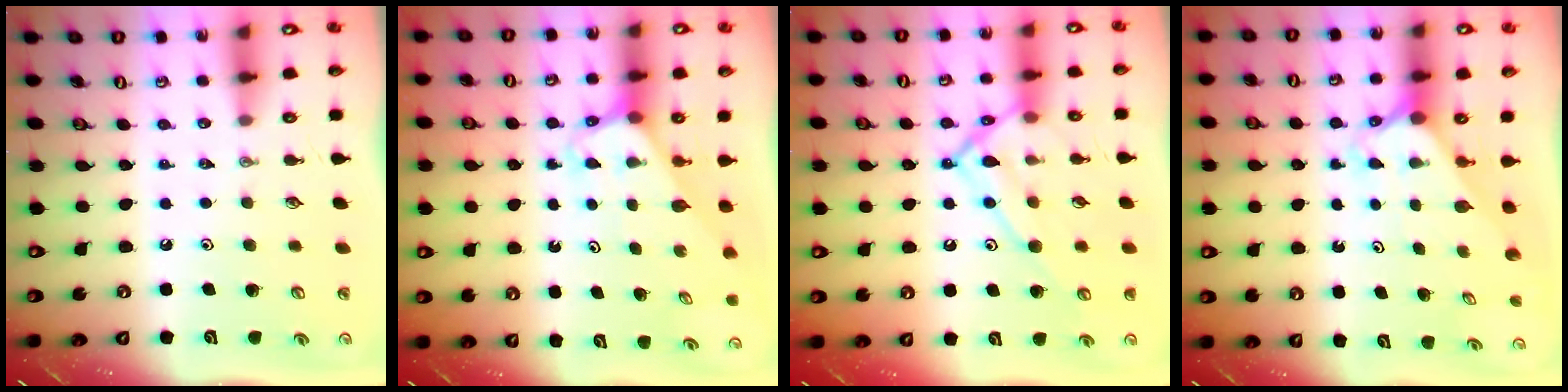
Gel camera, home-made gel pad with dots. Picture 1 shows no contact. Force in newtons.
{"total": 3.2, "press": 3.2, "slide": 0.2}
{"total": 15.0, "press": 15.0, "slide": 1.2}
{"total": 2.2, "press": 2.2, "slide": 0.2}